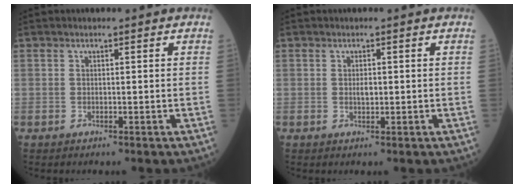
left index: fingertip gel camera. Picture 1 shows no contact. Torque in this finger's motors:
{"motor_torque": [0.39, -0.19, 0.00, 0.01]}